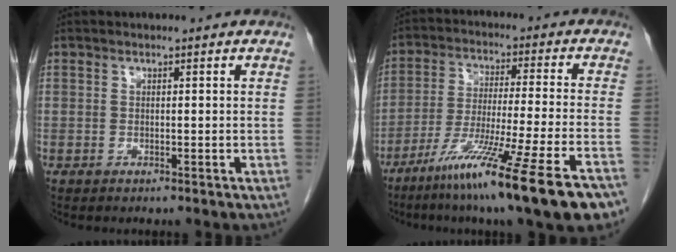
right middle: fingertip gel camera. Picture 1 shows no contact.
{"total": 20.3, "force": [-13.5, -0.8, 15.1], "torque": [-0.209, -0.058, -0.218]}